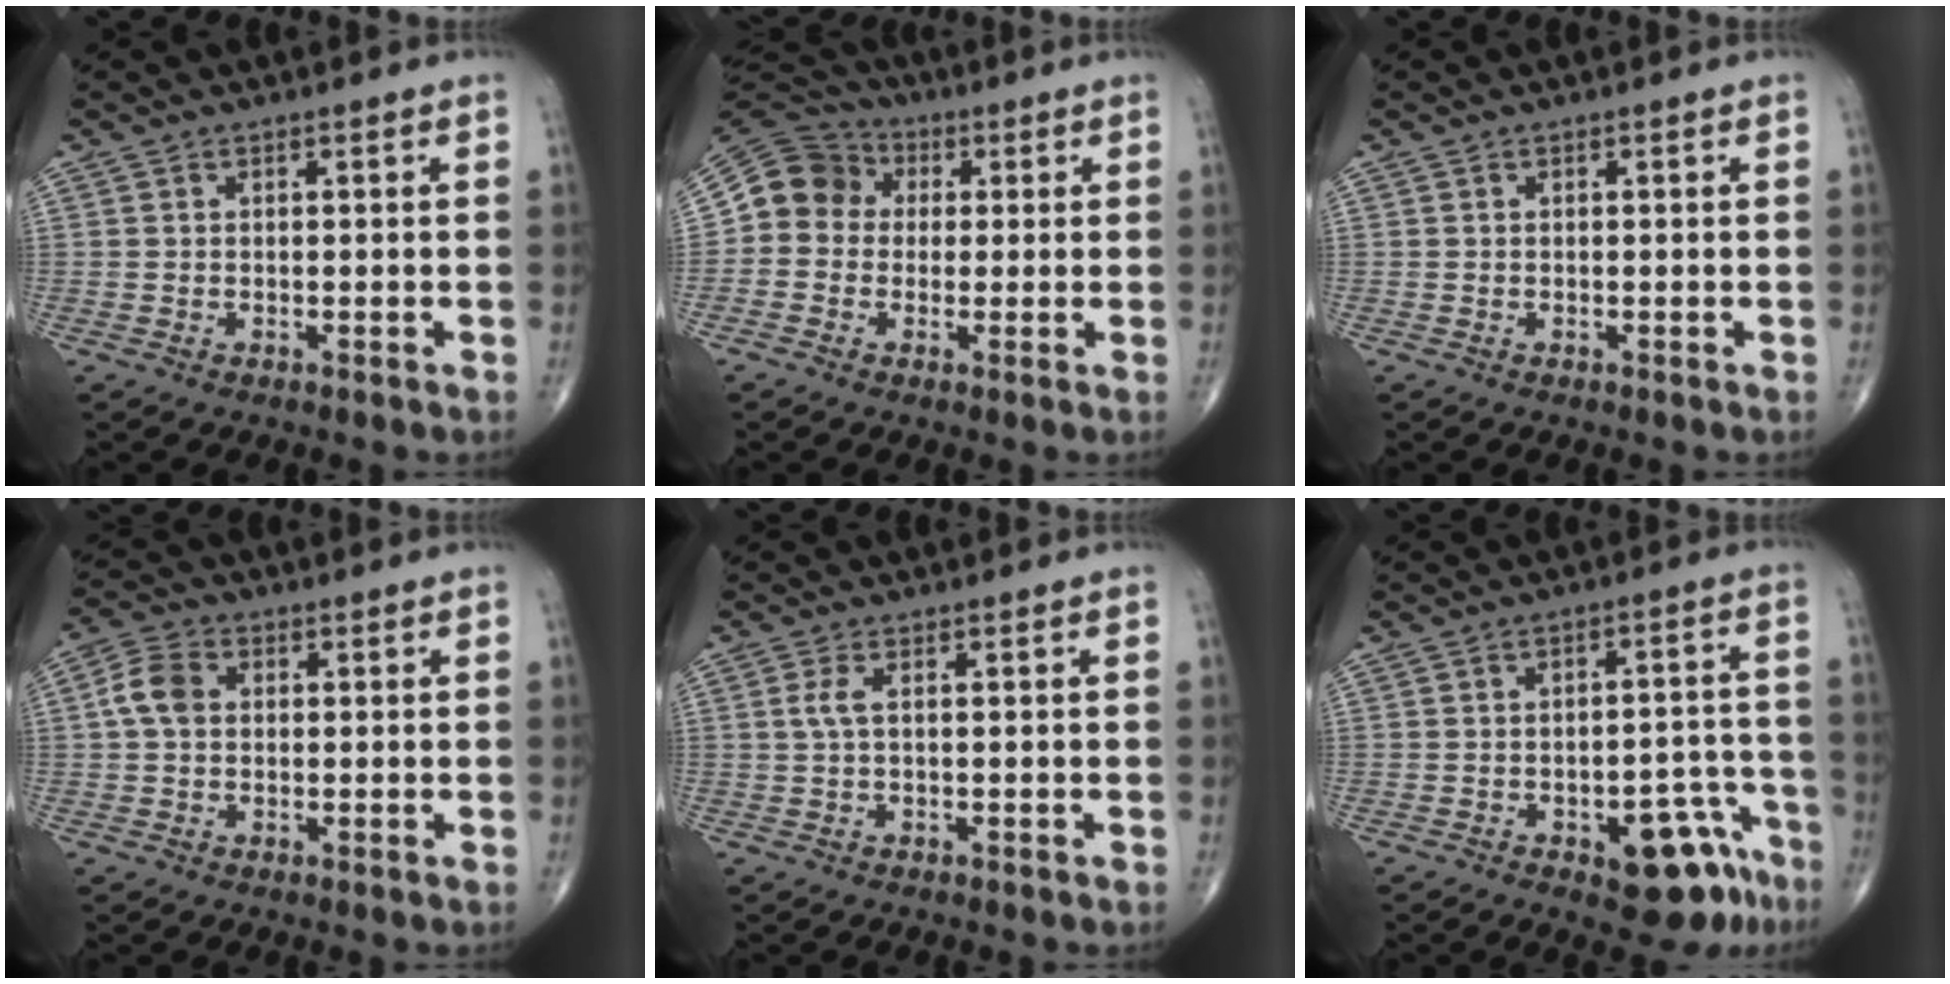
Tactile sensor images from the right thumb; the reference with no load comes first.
{"total": 9.4, "force": [0.7, 8.5, 4.0], "torque": [-0.053, 0.026, -0.001]}
{"total": 0.0}
{"total": 5.3, "force": [0.5, 3.9, 3.6], "torque": [-0.072, 0.015, 0.003]}
{"total": 1.9, "force": [0.2, 0.5, 1.9], "torque": [-0.054, 0.004, 0.006]}
{"total": 11.7, "force": [-6.5, 5.2, 8.2], "torque": [-0.066, 0.051, -0.076]}